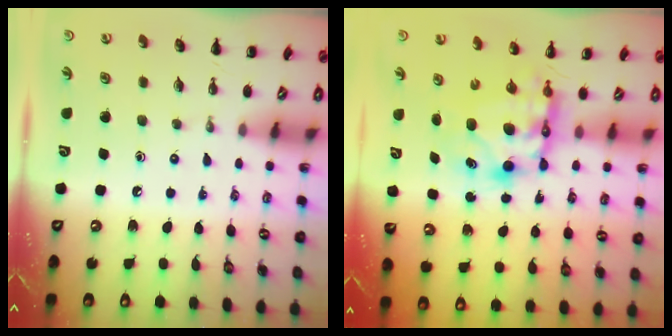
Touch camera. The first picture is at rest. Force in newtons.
{"total": 8.1, "press": 7.9, "slide": 1.8}